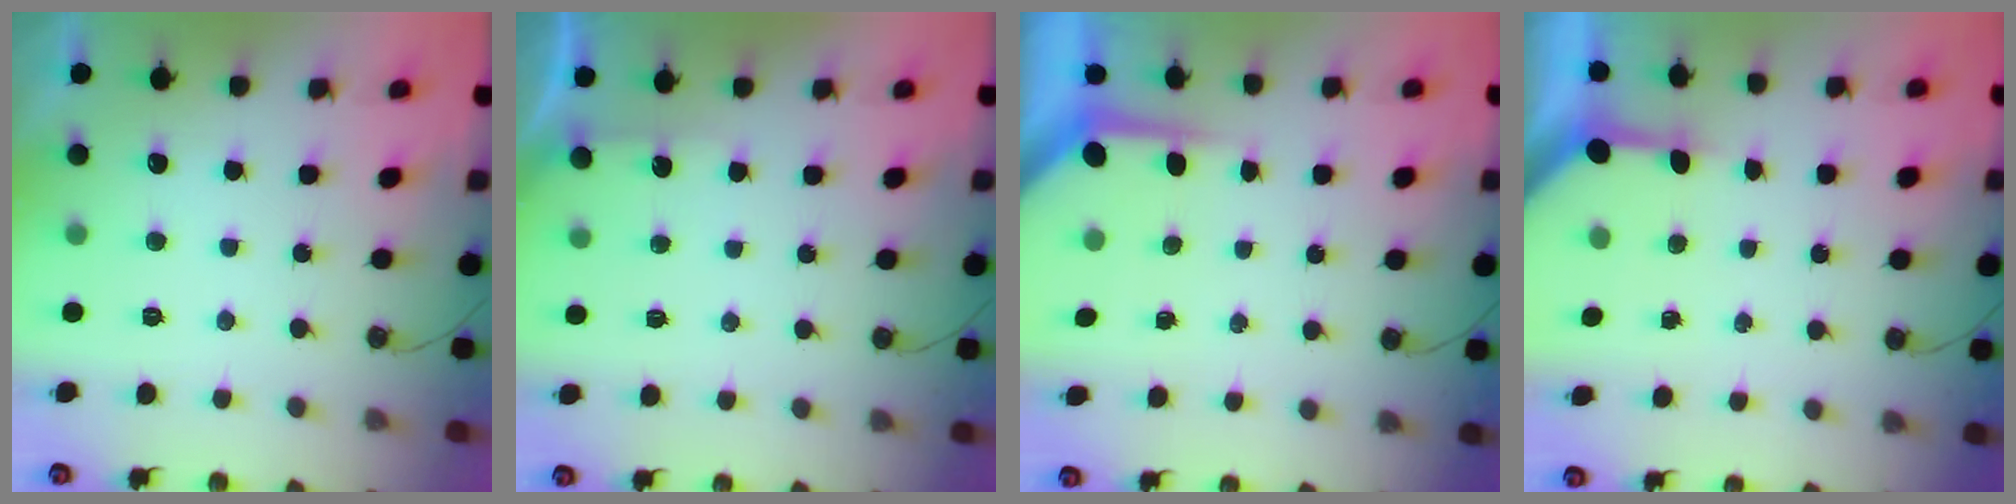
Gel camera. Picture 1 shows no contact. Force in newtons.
{"total": 2.1, "press": 2.1, "slide": 0.2}
{"total": 3.8, "press": 3.8, "slide": 0.4}
{"total": 3.5, "press": 3.5, "slide": 0.4}